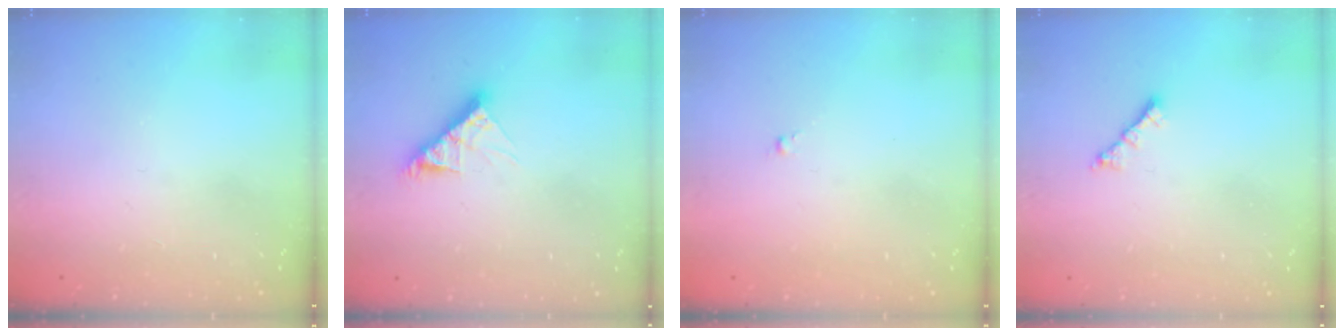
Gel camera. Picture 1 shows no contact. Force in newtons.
{"total": 8.3, "press": 8.3, "slide": 0.5}
{"total": 0.0}
{"total": 2.0, "press": 1.9, "slide": 0.5}